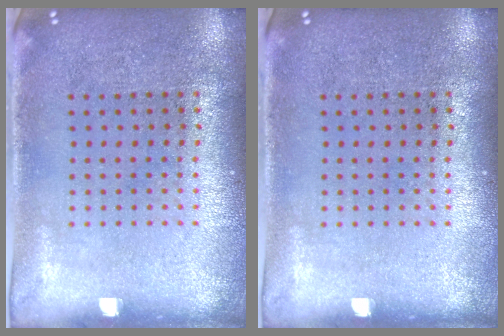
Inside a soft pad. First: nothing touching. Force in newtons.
{"total": 0.0}